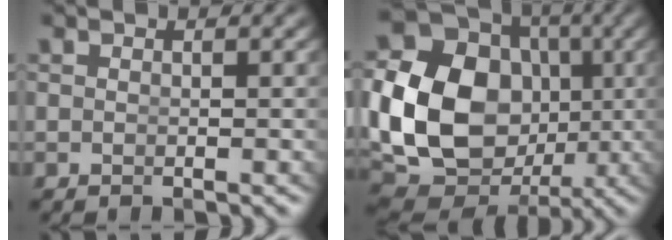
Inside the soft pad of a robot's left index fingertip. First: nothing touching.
{"total": 19.3, "force": [-0.1, 16.0, 10.8], "torque": [-0.248, -0.065, 0.017]}